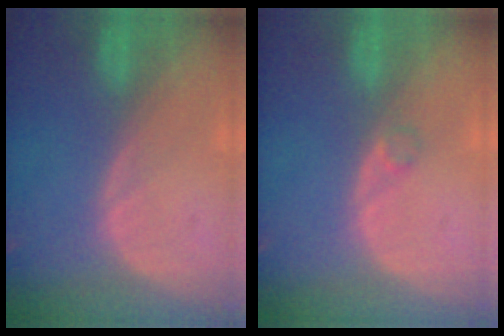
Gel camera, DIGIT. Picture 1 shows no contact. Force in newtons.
{"total": 1.2, "press": 1.2, "slide": 0.1}